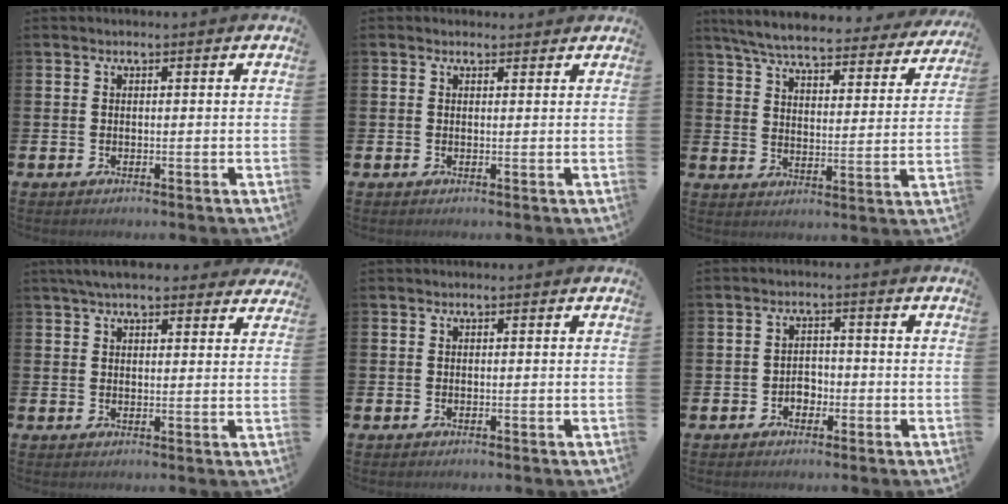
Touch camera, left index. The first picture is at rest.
{"total": 0.8, "force": [0.7, 0.4, 0.1], "torque": [0.008, 0.002, 0.010]}
{"total": 6.5, "force": [6.0, 0.8, 2.3], "torque": [-0.073, -0.037, 0.100]}
{"total": 4.8, "force": [4.3, 1.2, 1.8], "torque": [-0.041, -0.010, 0.079]}
{"total": 0.0}
{"total": 2.3, "force": [-1.1, 1.8, 1.1], "torque": [-0.012, 0.001, -0.027]}